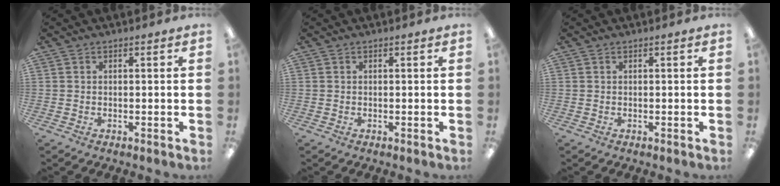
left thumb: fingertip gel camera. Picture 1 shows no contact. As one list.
[{"total": 0.0}, {"total": 0.0}]